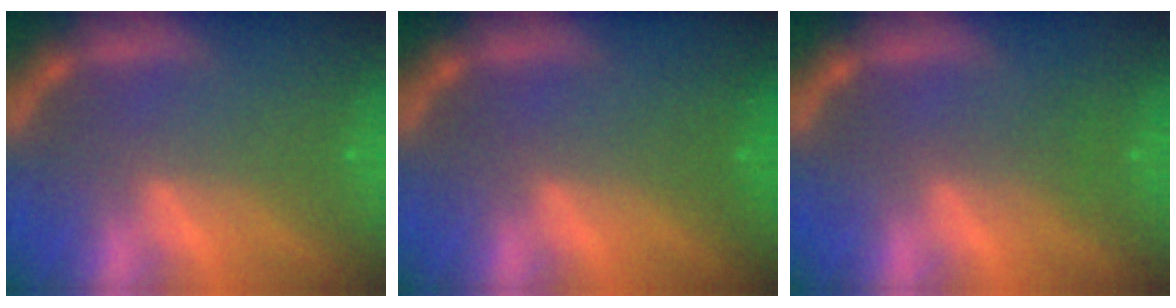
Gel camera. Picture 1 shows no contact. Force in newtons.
{"total": 0.0}
{"total": 1.5}